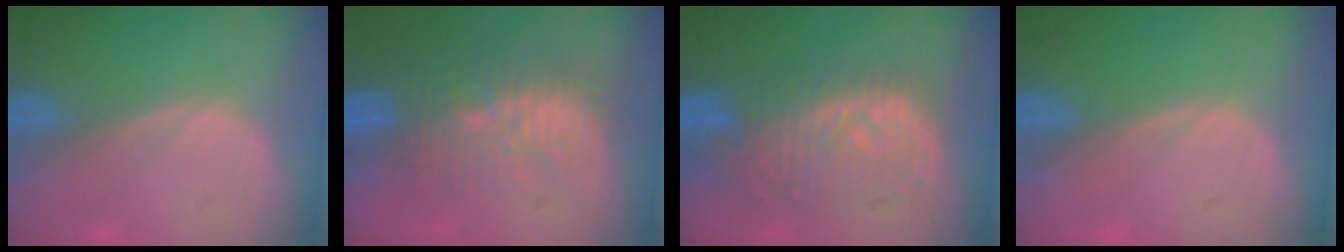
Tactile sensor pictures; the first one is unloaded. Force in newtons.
{"total": 9.2, "press": 8.9, "slide": 2.1}
{"total": 9.4, "press": 8.9, "slide": 3.2}
{"total": 0.0}